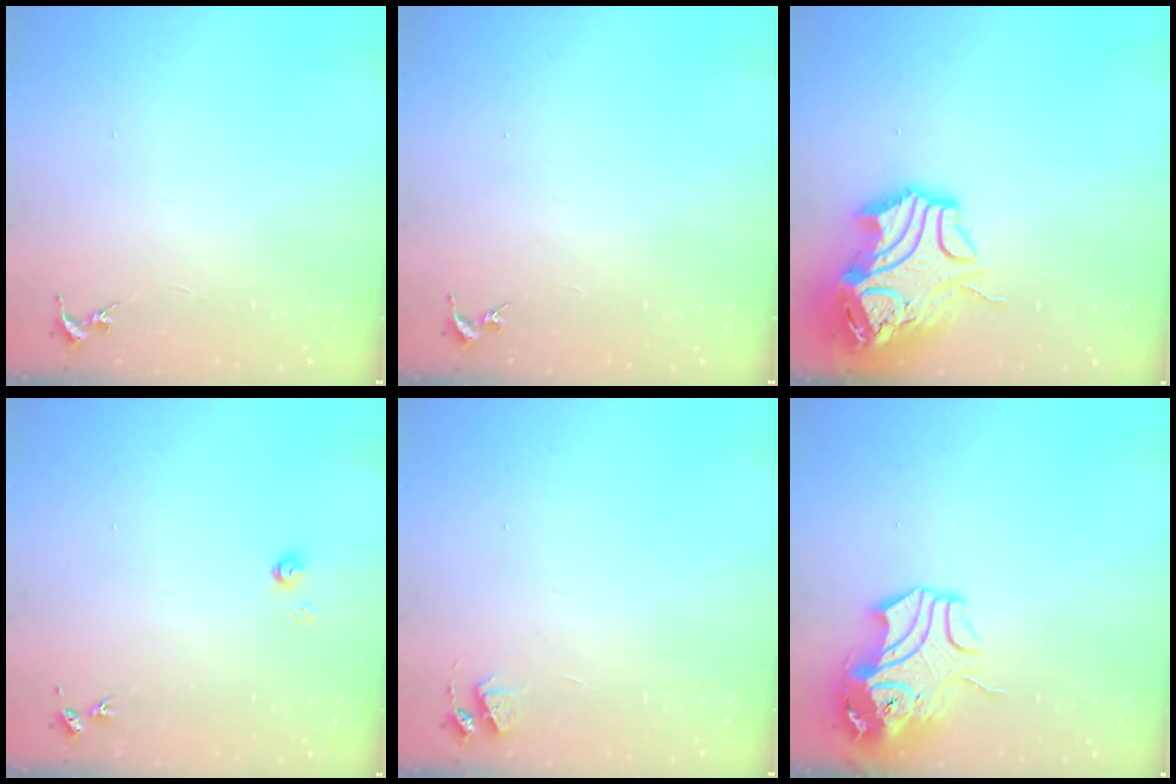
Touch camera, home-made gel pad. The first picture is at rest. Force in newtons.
{"total": 0.0}
{"total": 17.6, "press": 17.4, "slide": 2.5}
{"total": 3.3, "press": 3.3, "slide": 0.2}
{"total": 4.4, "press": 4.3, "slide": 0.6}
{"total": 12.0, "press": 11.8, "slide": 2.0}